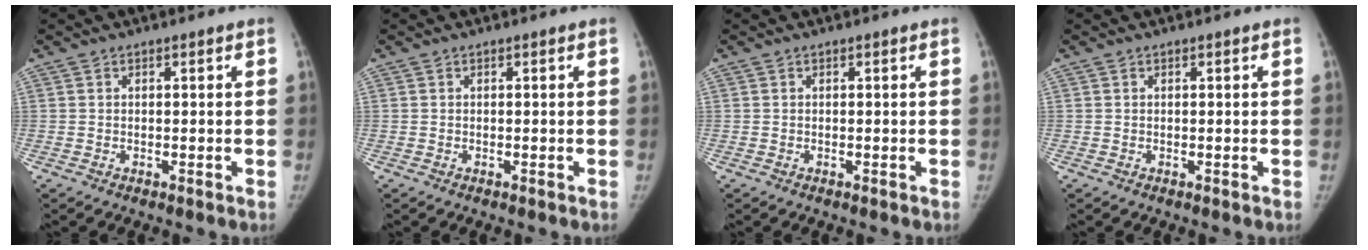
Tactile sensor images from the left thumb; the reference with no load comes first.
{"total": 0.0}
{"total": 0.0}
{"total": 0.0}